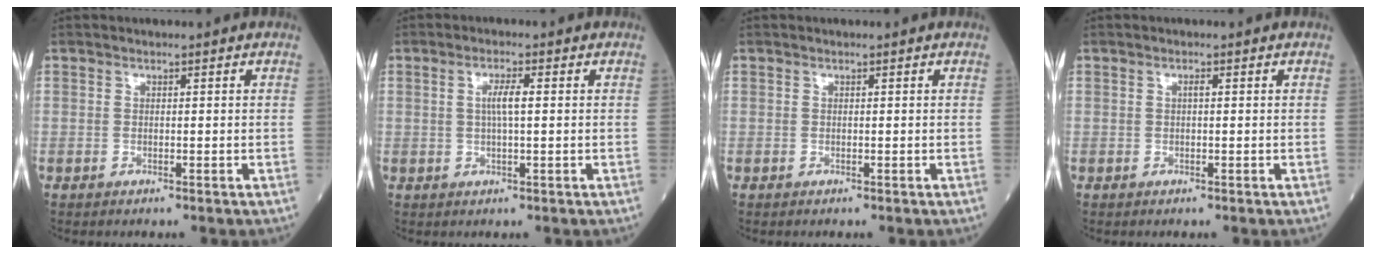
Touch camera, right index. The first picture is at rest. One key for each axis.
{"total": 3.0, "fx": 0.4, "fy": 0.2, "fz": 2.9, "tx": -0.057, "ty": 0.001, "tz": 0.007}
{"total": 0.0}
{"total": 0.6, "fx": 0.1, "fy": 0.1, "fz": 0.6, "tx": -0.013, "ty": 0.001, "tz": 0.002}